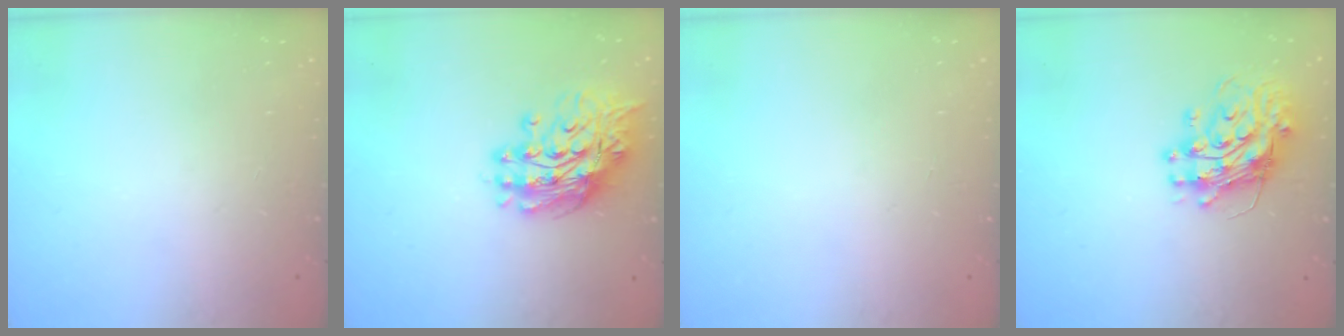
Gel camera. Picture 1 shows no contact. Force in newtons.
{"total": 14.5, "press": 14.4, "slide": 1.3}
{"total": 0.0}
{"total": 13.1, "press": 13.1, "slide": 1.3}